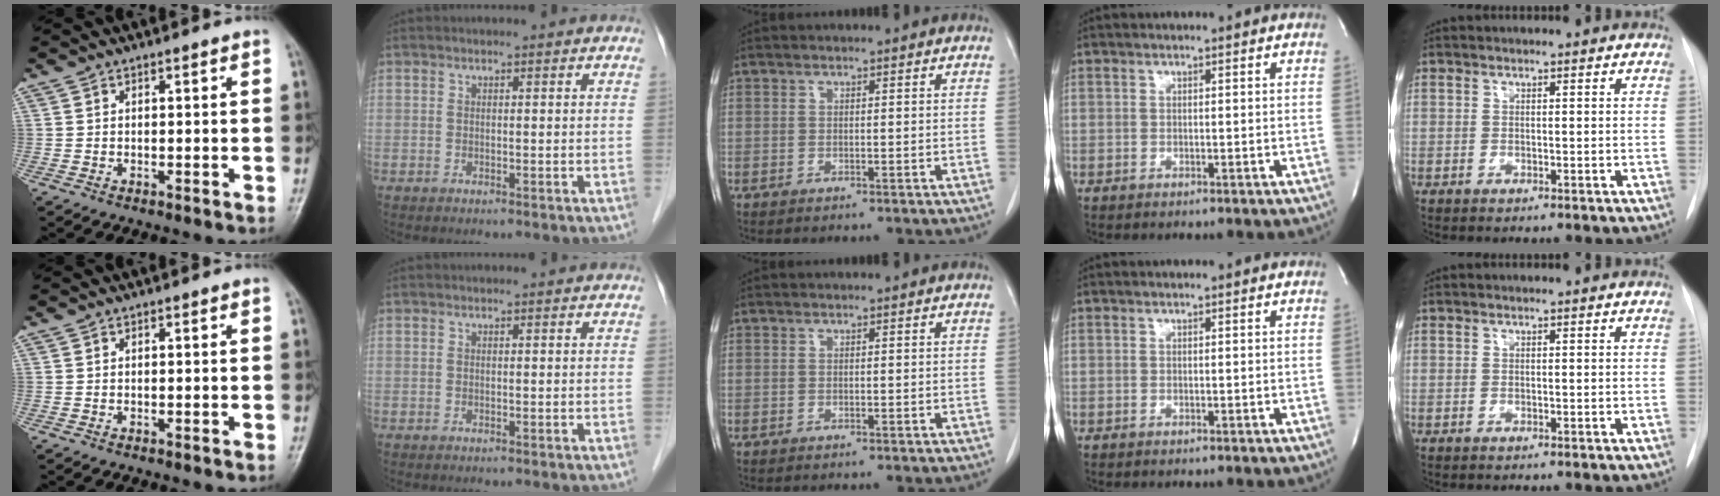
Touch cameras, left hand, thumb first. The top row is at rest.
{}